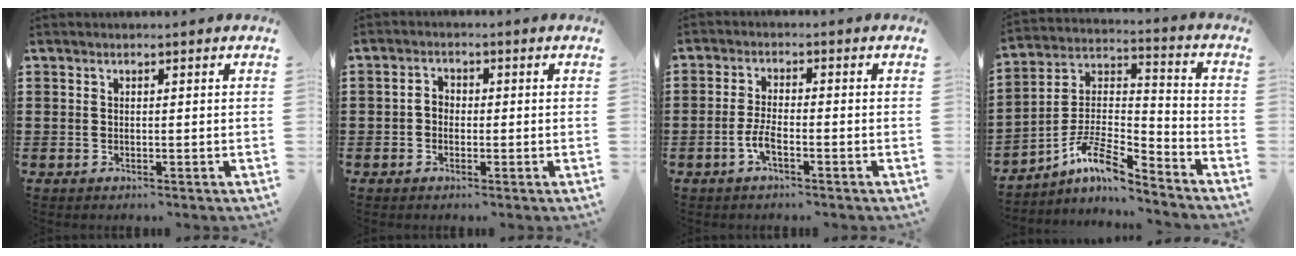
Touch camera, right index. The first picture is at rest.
{"total": 1.8, "force": [-0.7, 1.4, 0.9], "torque": [-0.020, 0.007, -0.016]}
{"total": 3.3, "force": [-1.5, 0.8, 2.8], "torque": [-0.068, -0.005, -0.033]}
{"total": 8.5, "force": [-6.6, 2.0, 5.0], "torque": [-0.111, -0.009, -0.136]}